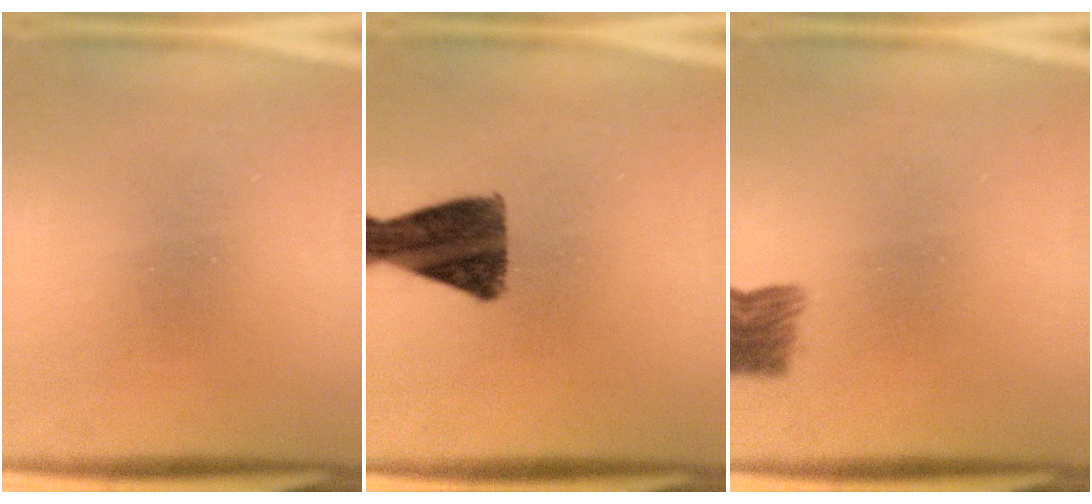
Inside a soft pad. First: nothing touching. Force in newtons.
{"total": 10.7}
{"total": 3.9}